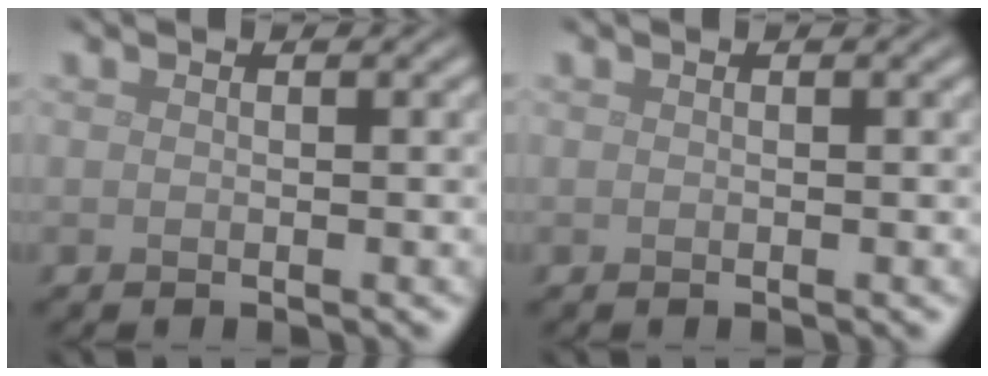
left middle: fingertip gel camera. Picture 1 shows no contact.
{"total": 0.0}